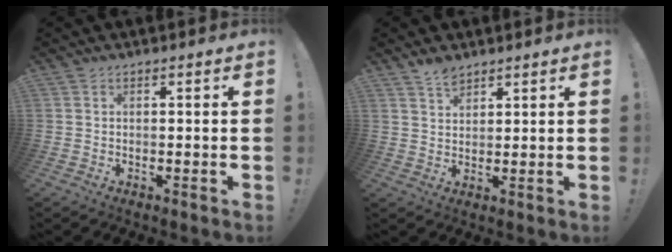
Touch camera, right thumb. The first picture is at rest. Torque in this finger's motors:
{"motor_torque": [-0.49, 0.65, 0.38, 0.18, -0.01]}